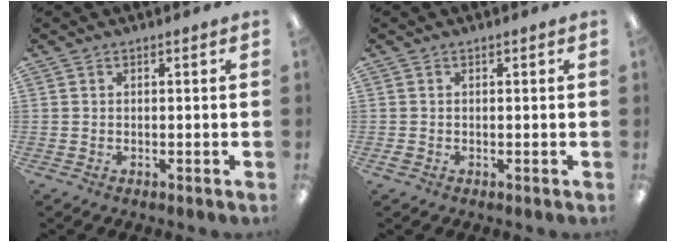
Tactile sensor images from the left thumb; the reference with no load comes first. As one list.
[{"total": 0.9, "force": [-0.5, 0.7, 0.1], "torque": [-0.001, 0.002, -0.011]}]